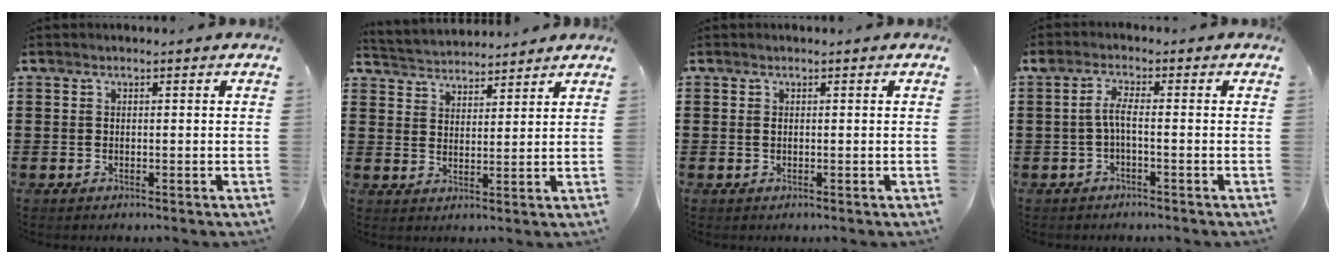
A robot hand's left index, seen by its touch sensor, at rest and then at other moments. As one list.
[{"total": 3.3, "force": [3.3, 0.6, -0.5], "torque": [-0.007, -0.015, 0.058]}, {"total": 0.6, "force": [0.1, 0.3, 0.5], "torque": [-0.012, -0.001, 0.002]}, {"total": 3.1, "force": [-0.7, 0.8, 2.9], "torque": [-0.064, 0.004, -0.018]}]